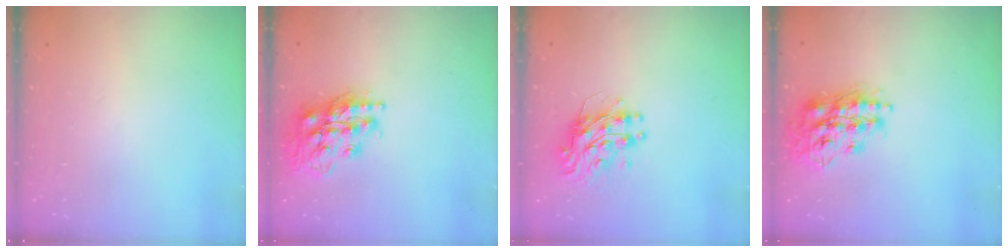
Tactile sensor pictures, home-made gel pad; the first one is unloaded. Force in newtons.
{"total": 17.9, "press": 17.8, "slide": 1.9}
{"total": 9.8, "press": 9.8, "slide": 1.1}
{"total": 17.5, "press": 17.5, "slide": 1.2}